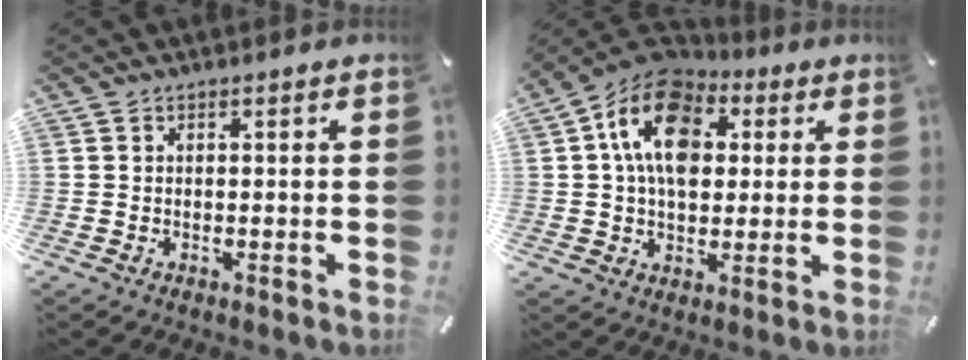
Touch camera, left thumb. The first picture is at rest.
{"total": 15.4, "force": [3.9, 11.2, 9.8], "torque": [-0.171, 0.001, 0.069]}